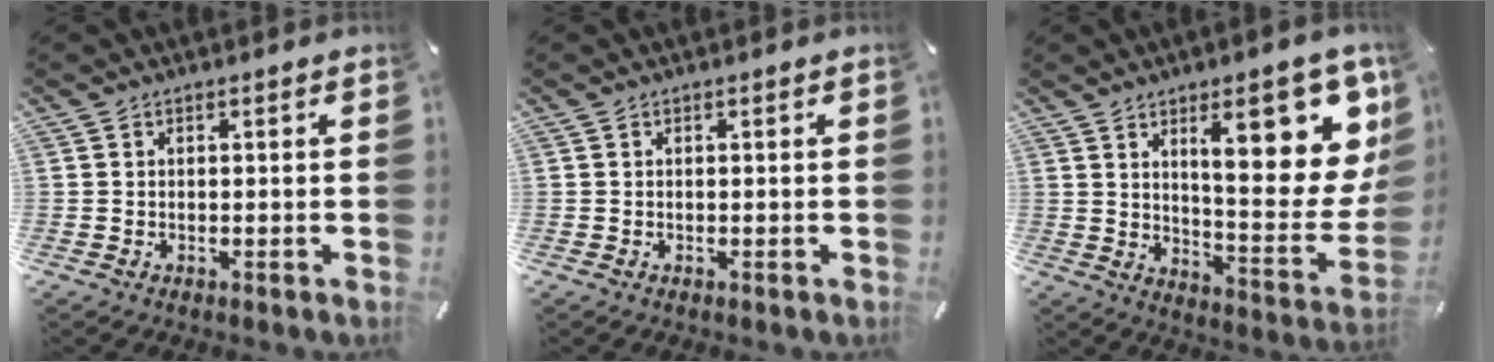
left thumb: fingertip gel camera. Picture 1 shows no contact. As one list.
[{"total": 0.0}, {"total": 22.0, "force": [9.9, 8.3, 17.8], "torque": [-0.225, -0.068, 0.149]}]